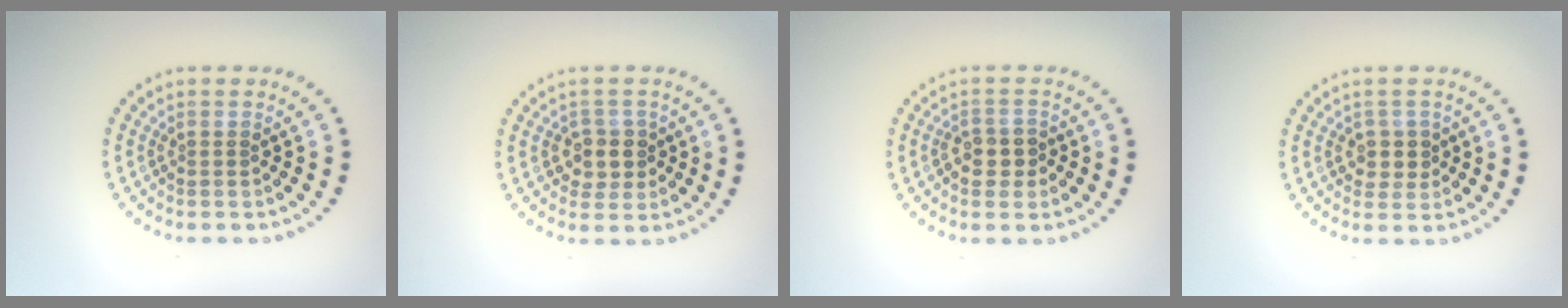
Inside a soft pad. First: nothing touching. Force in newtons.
{"total": 2.5, "press": 2.3, "slide": 0.9}
{"total": 2.4, "press": 2.3, "slide": 0.7}
{"total": 2.1, "press": 1.9, "slide": 0.9}